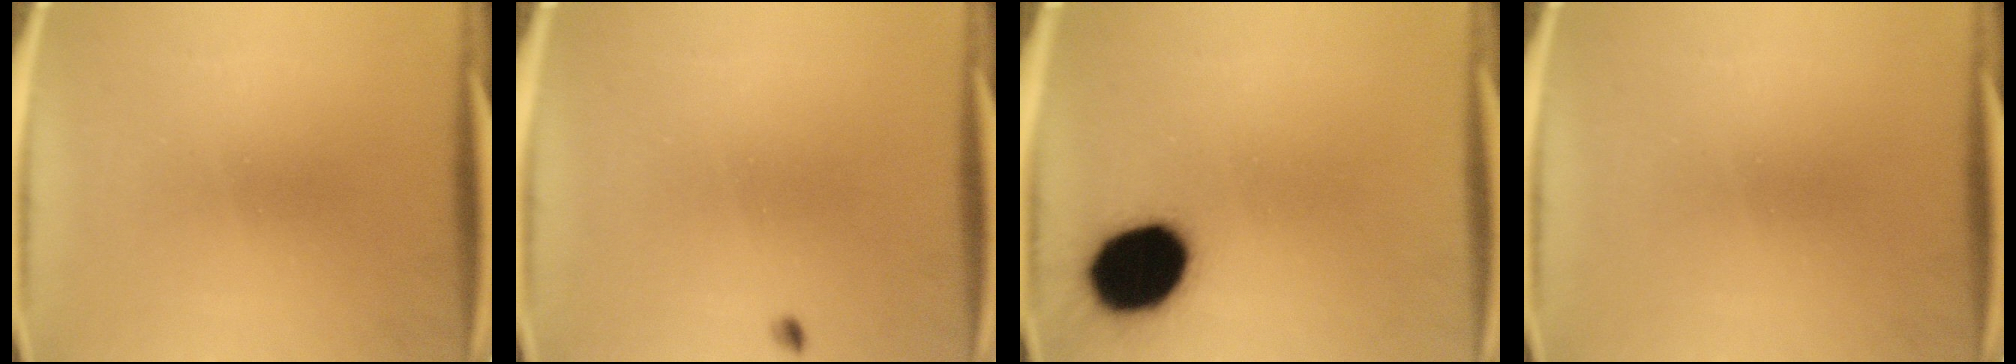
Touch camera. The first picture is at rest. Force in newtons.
{"total": 0.6}
{"total": 17.7}
{"total": 0.0}